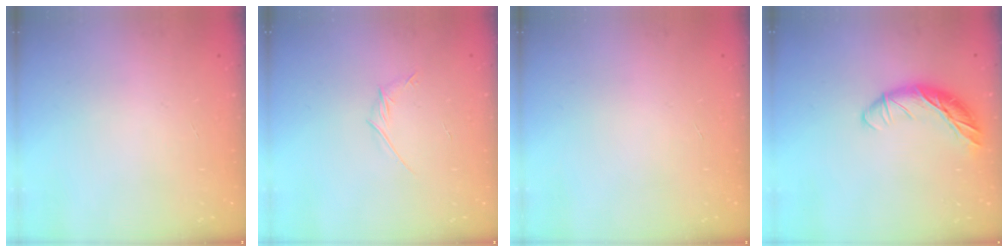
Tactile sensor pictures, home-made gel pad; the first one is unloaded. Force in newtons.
{"total": 3.3, "press": 3.2, "slide": 1.0}
{"total": 0.0}
{"total": 12.2, "press": 12.1, "slide": 1.9}